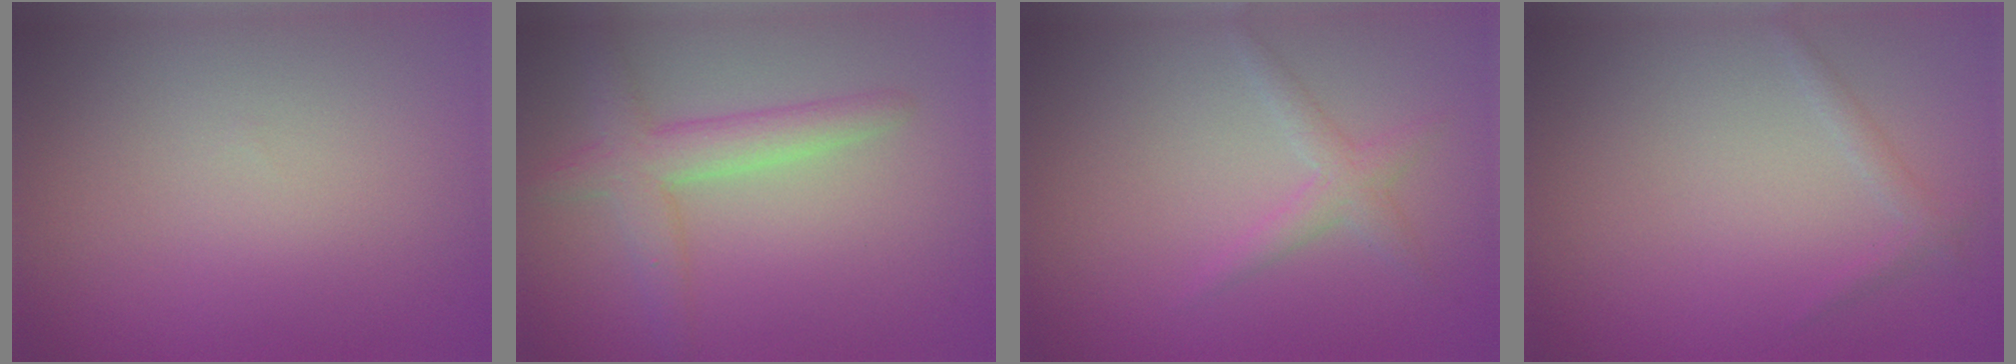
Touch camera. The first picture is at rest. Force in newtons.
{"total": 3.7, "press": 3.7, "slide": 0.1}
{"total": 1.8, "press": 1.8, "slide": 0.1}
{"total": 1.1, "press": 1.1, "slide": 0.1}